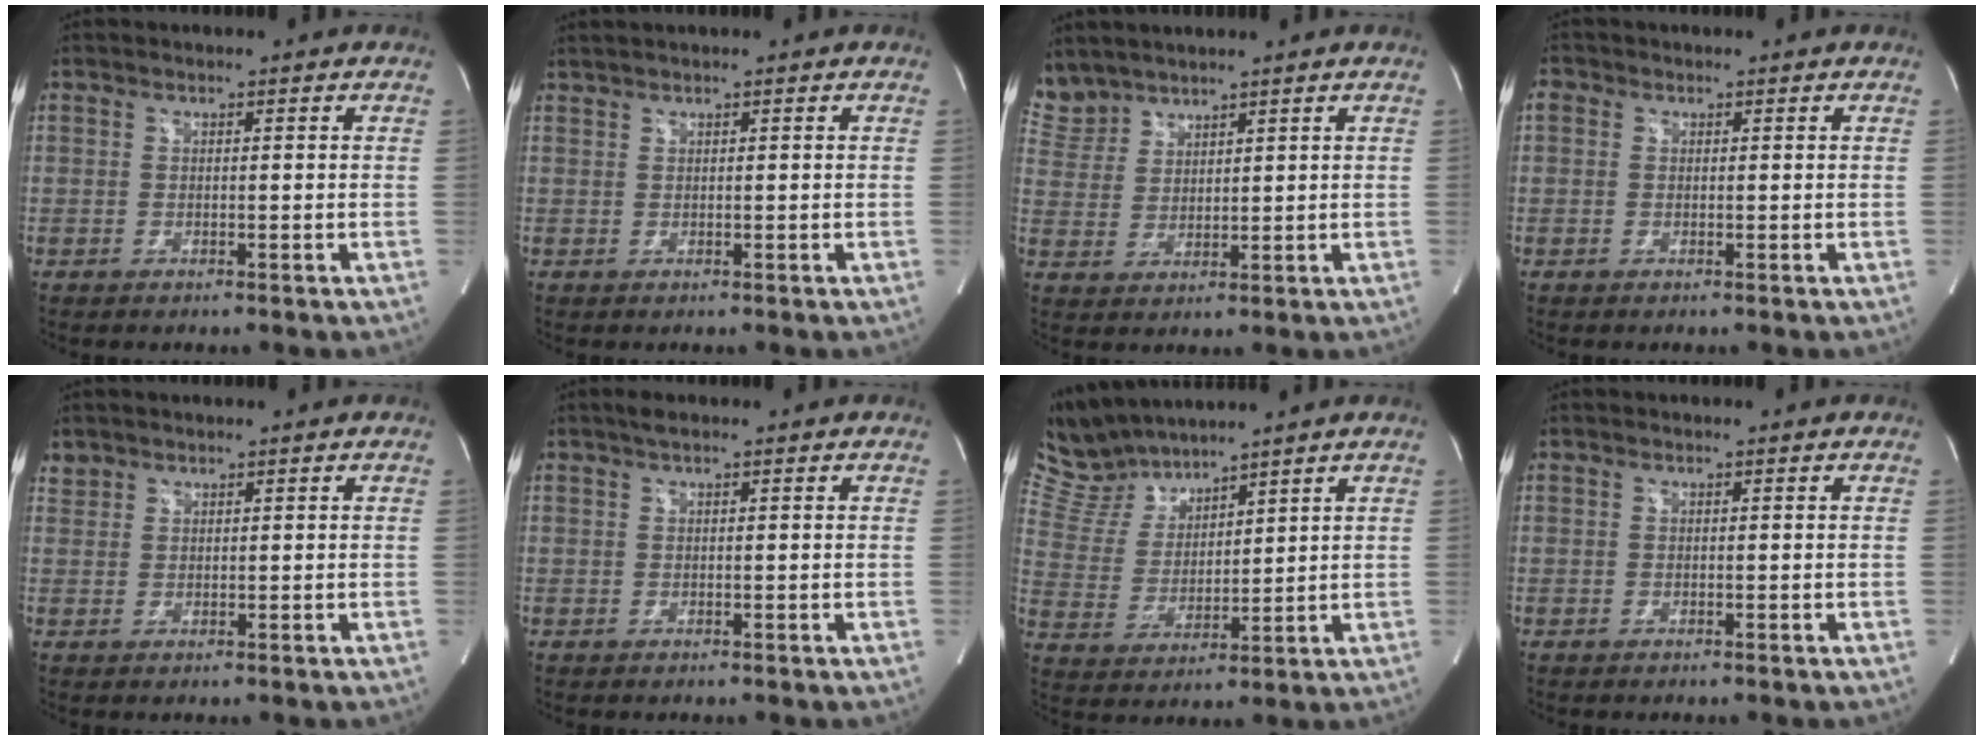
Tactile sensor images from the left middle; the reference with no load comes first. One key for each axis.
{"total": 1.4, "fx": 1.3, "fy": -0.2, "fz": 0.4, "tx": -0.012, "ty": 0.012, "tz": 0.031}
{"total": 5.6, "fx": 5.4, "fy": 1.8, "fz": -0.1, "tx": -0.011, "ty": 0.012, "tz": 0.125}
{"total": 1.4, "fx": 0.5, "fy": 1.2, "fz": 0.5, "tx": -0.006, "ty": 0.011, "tz": 0.007}
{"total": 1.5, "fx": 1.3, "fy": 0.8, "fz": -0.2, "tx": 0.006, "ty": 0.009, "tz": 0.024}
{"total": 1.3, "fx": 0.9, "fy": 0.2, "fz": 0.9, "tx": -0.020, "ty": 0.012, "tz": 0.015}
{"total": 8.5, "fx": 8.2, "fy": 1.7, "fz": 1.0, "tx": -0.042, "ty": 0.016, "tz": 0.182}
{"total": 0.0}